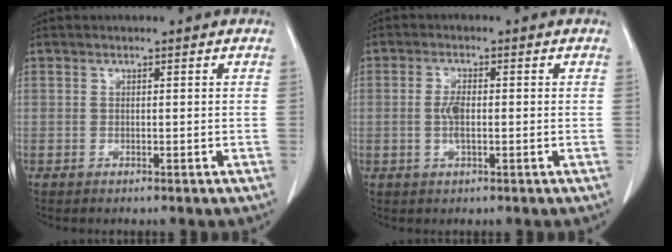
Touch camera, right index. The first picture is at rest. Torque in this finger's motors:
{"motor_torque": [0.63, -0.10, 0.38, 0.10]}